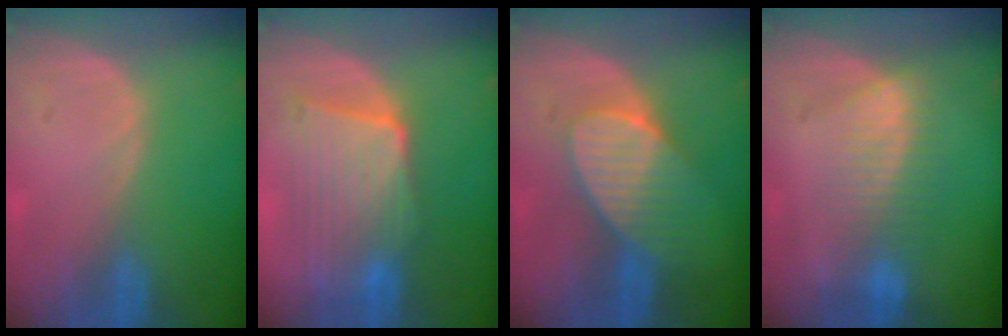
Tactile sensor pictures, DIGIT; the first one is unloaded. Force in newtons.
{"total": 9.3, "press": 8.6, "slide": 3.3}
{"total": 7.0, "press": 6.9, "slide": 0.8}
{"total": 6.7, "press": 6.3, "slide": 2.1}